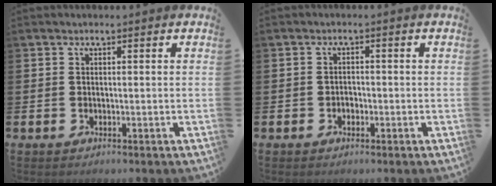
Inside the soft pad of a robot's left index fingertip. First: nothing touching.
{"total": 1.2, "force": [-0.6, 1.0, 0.4], "torque": [-0.007, 0.002, -0.014]}